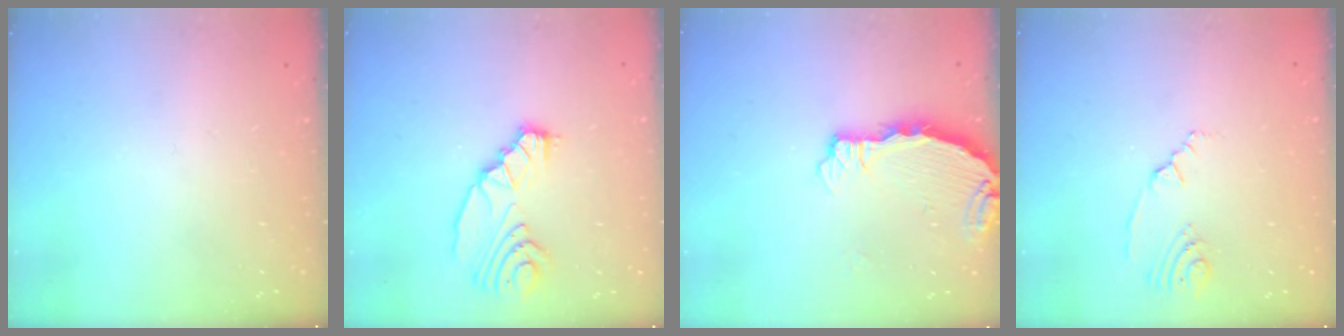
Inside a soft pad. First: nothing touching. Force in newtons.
{"total": 10.5, "press": 9.9, "slide": 3.7}
{"total": 3.7, "press": 3.7, "slide": 0.4}
{"total": 2.5, "press": 2.1, "slide": 1.3}